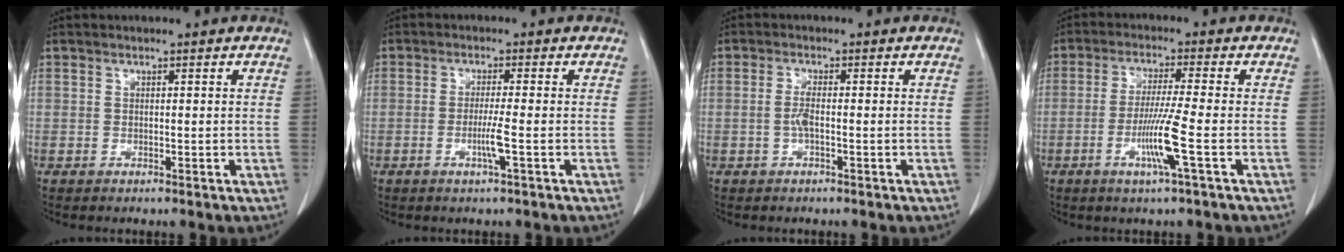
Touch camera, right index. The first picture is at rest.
{"total": 3.3, "force": [-1.0, -0.5, 3.1], "torque": [-0.059, -0.005, -0.021]}
{"total": 2.2, "force": [-0.5, 0.3, 2.1], "torque": [-0.046, 0.001, -0.011]}
{"total": 7.1, "force": [-2.4, -1.1, 6.6], "torque": [-0.126, -0.014, -0.048]}